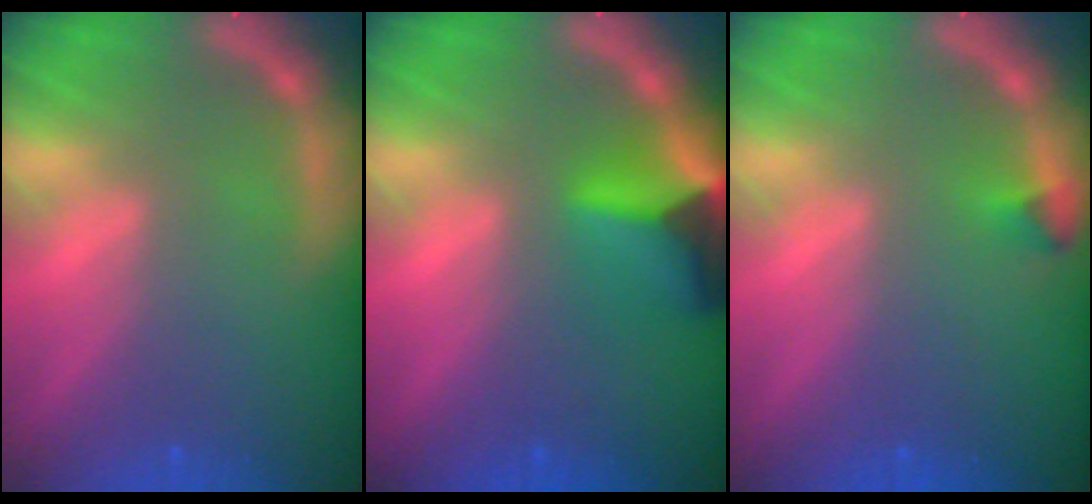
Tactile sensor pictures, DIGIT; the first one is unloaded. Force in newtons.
{"total": 6.4}
{"total": 0.9}